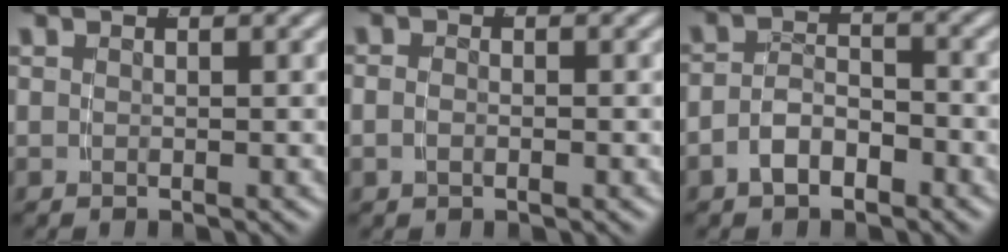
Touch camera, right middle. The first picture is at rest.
{"total": 1.0, "force": [-0.5, 0.4, 0.7], "torque": [-0.020, -0.004, -0.007]}
{"total": 3.6, "force": [-2.3, 2.2, 1.7], "torque": [-0.023, -0.003, -0.041]}